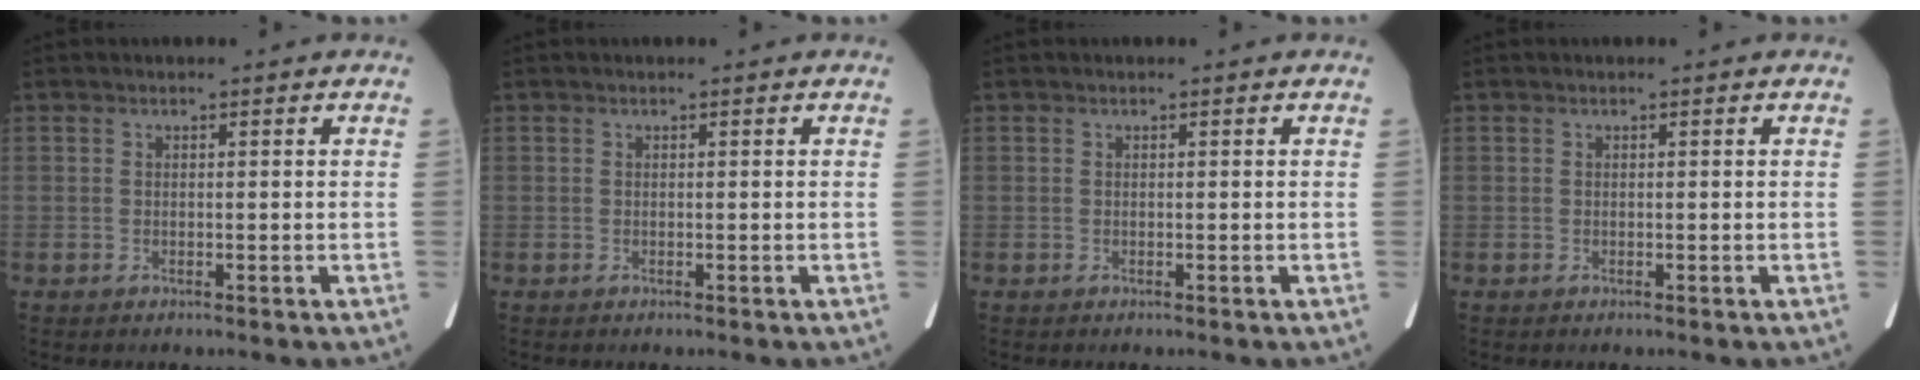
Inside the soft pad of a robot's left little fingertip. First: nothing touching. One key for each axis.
{"total": 0.0}
{"total": 0.0}
{"total": 0.0}